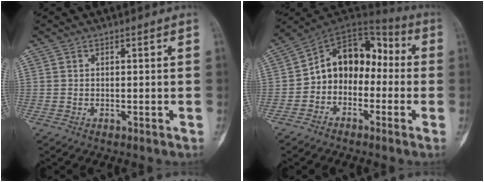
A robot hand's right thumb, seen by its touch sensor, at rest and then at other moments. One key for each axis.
{"total": 13.0, "fx": -1.6, "fy": 9.8, "fz": 8.3, "tx": -0.089, "ty": 0.063, "tz": -0.046}